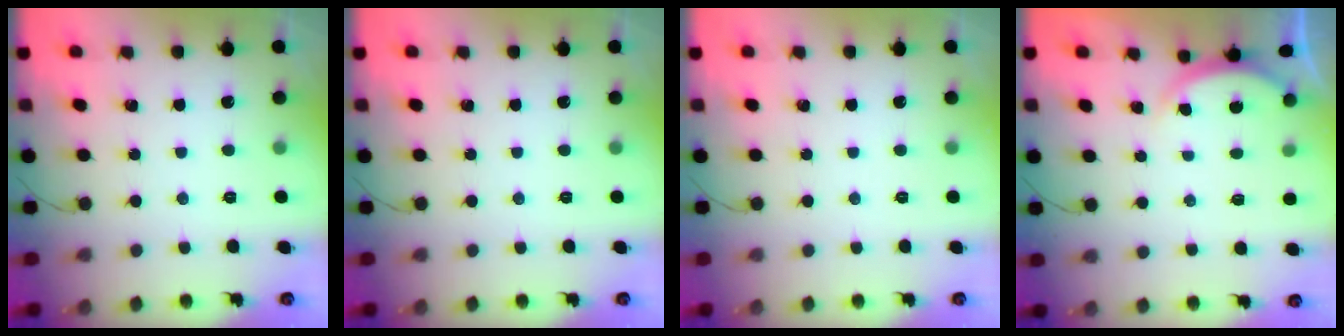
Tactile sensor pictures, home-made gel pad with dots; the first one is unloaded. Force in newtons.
{"total": 0.0}
{"total": 0.0}
{"total": 2.0, "press": 2.0, "slide": 0.5}